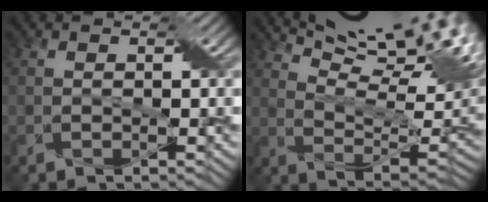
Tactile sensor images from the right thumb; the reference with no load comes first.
{"total": 17.8, "force": [11.3, 4.8, 12.8], "torque": [-0.208, 0.017, 0.166]}